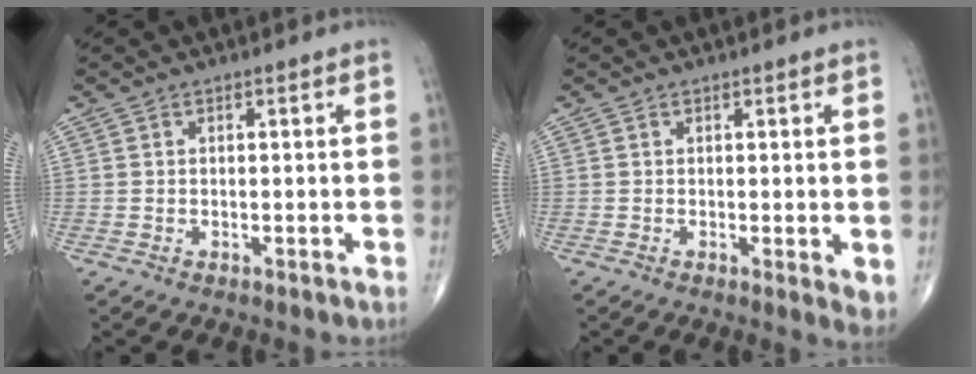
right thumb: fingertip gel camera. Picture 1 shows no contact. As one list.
[{"total": 3.1, "force": [0.0, 0.9, 3.0], "torque": [-0.044, -0.012, -0.001]}]